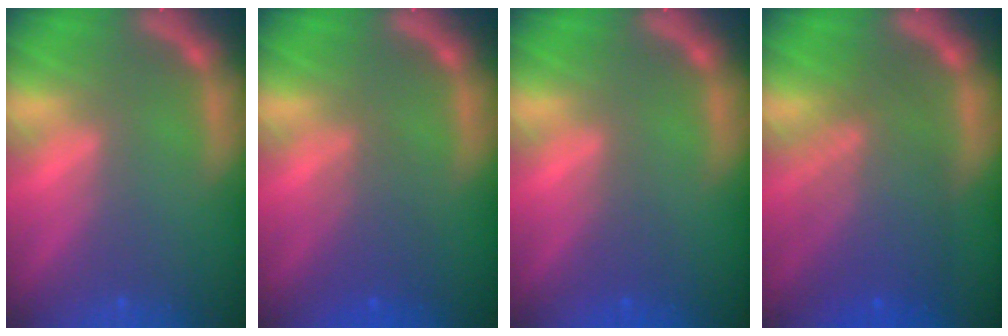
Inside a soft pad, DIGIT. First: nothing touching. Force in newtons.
{"total": 3.0}
{"total": 1.5}
{"total": 7.5}